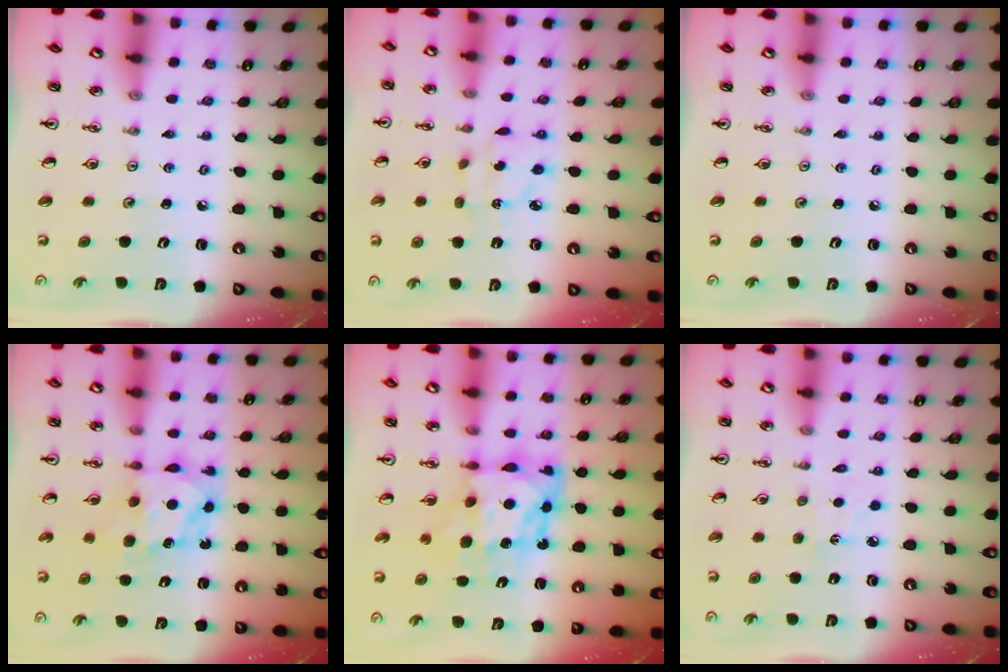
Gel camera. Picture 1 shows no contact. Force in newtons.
{"total": 3.3, "press": 3.3, "slide": 0.2}
{"total": 0.0}
{"total": 6.9, "press": 6.9, "slide": 0.2}
{"total": 10.1, "press": 10.1, "slide": 0.9}
{"total": 3.7, "press": 3.7, "slide": 0.5}